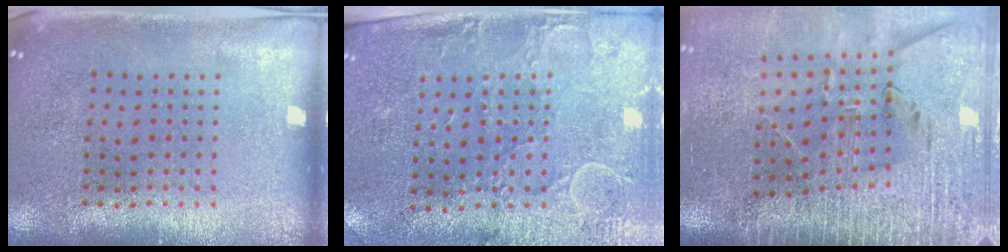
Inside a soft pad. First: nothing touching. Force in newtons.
{"total": 3.0, "press": 2.5, "slide": 1.6}
{"total": 3.7, "press": 3.2, "slide": 1.9}